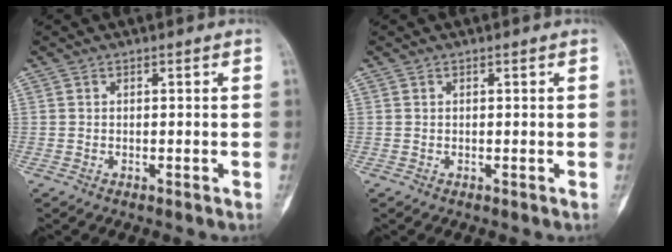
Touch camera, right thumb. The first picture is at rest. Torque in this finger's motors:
{"motor_torque": [0.16, 0.16, 0.07, -0.04, 0.00]}